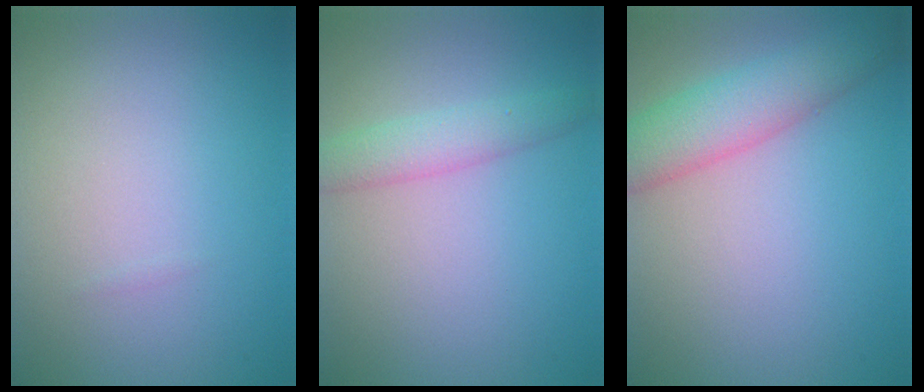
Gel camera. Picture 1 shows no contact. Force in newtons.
{"total": 2.8, "press": 2.8, "slide": 0.1}
{"total": 5.1, "press": 5.1, "slide": 0.3}